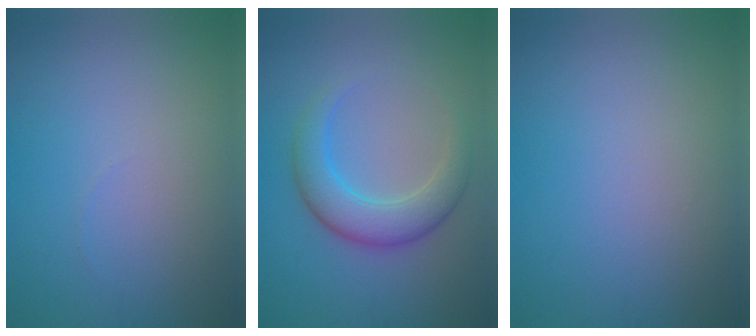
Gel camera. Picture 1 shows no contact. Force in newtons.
{"total": 4.8, "press": 4.8, "slide": 0.3}
{"total": 0.0}